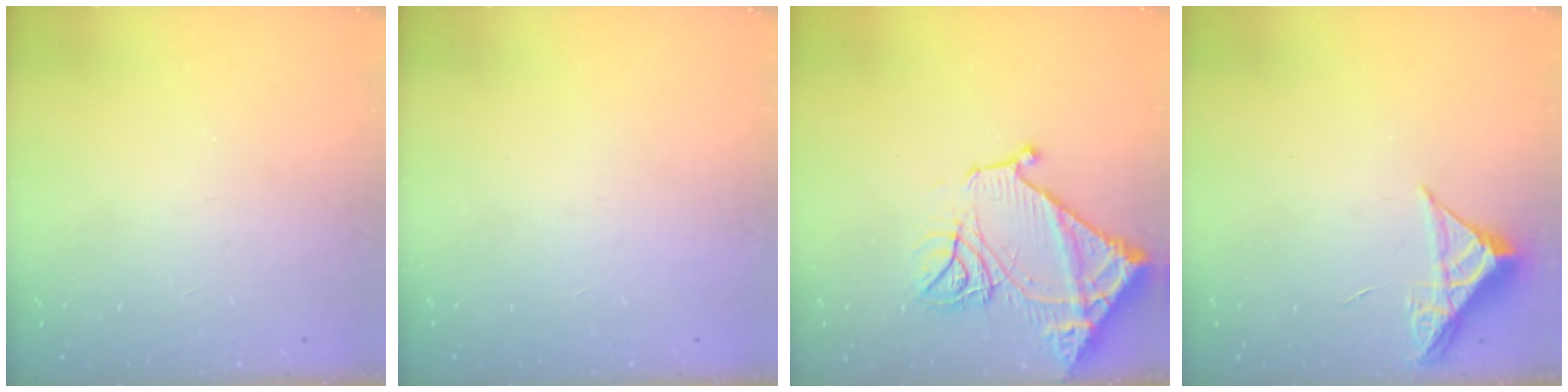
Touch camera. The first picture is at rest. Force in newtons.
{"total": 1.5, "press": 1.5, "slide": 0.1}
{"total": 15.8, "press": 15.7, "slide": 1.5}
{"total": 5.2, "press": 5.1, "slide": 0.3}